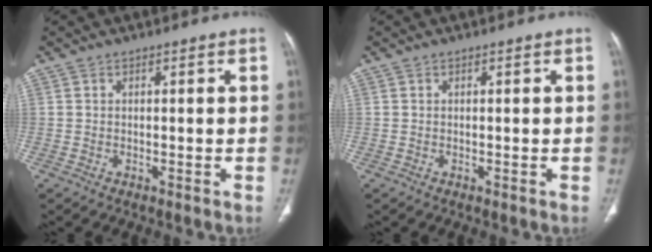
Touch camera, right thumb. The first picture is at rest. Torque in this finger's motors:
{"motor_torque": [0.00, 0.00, 0.00, 0.00, 0.00]}